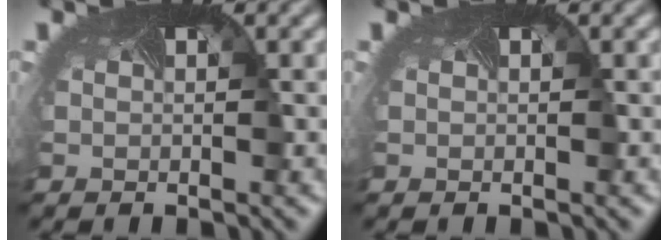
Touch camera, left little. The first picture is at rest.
{"total": 0.0}